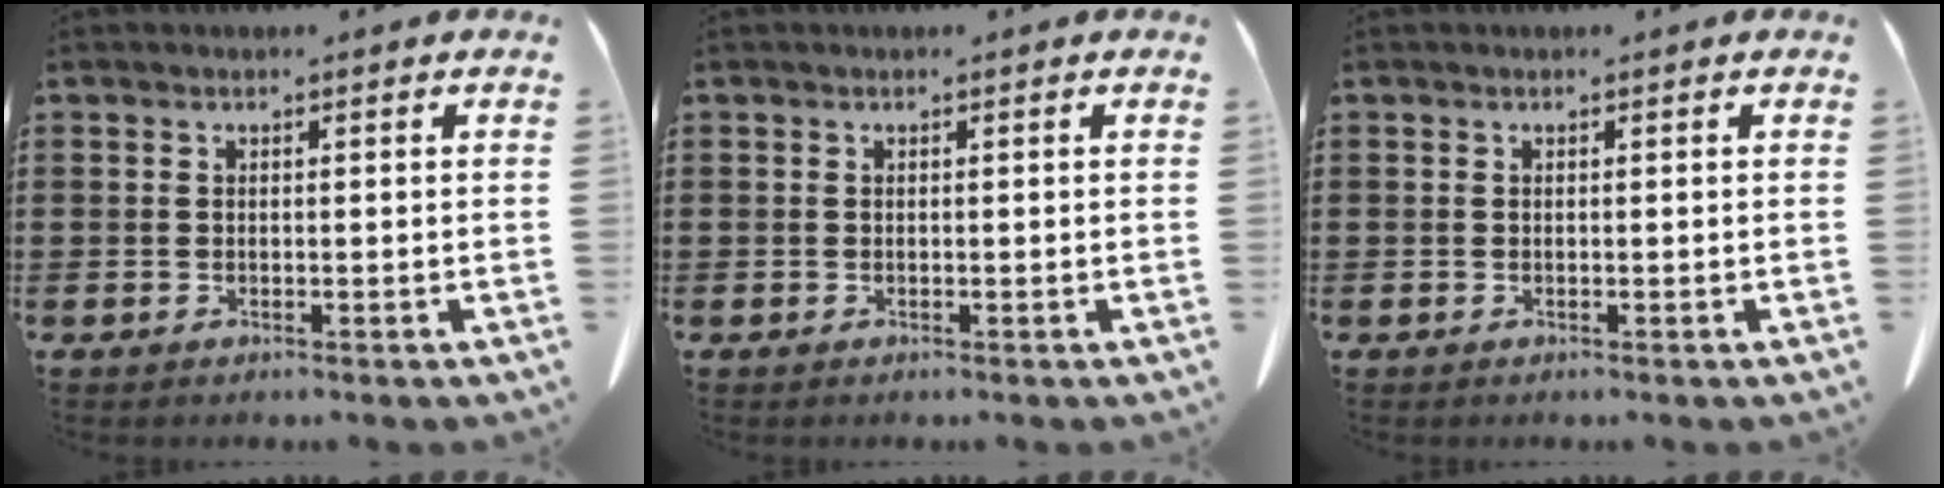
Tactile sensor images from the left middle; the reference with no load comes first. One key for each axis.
{"total": 0.0}
{"total": 0.0}